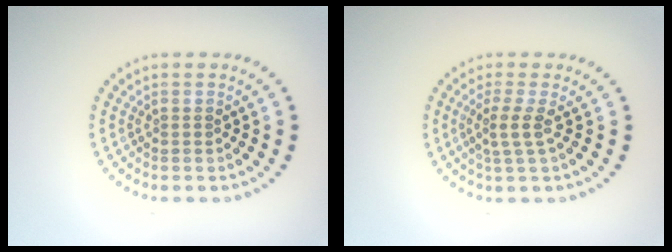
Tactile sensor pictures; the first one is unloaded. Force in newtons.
{"total": 2.0, "press": 1.6, "slide": 1.3}